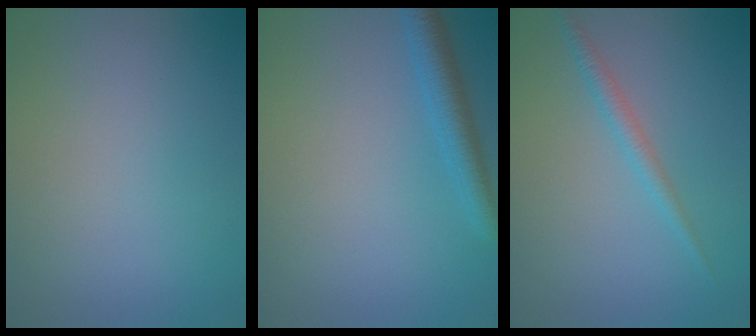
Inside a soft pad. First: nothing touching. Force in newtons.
{"total": 2.8, "press": 2.8, "slide": 0.1}
{"total": 1.5, "press": 1.5, "slide": 0.1}